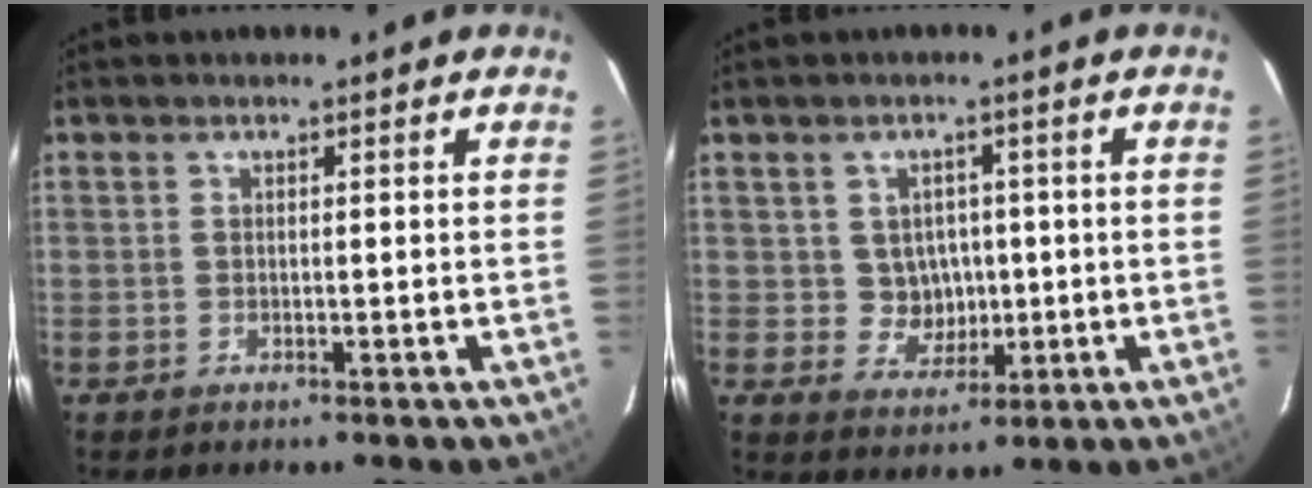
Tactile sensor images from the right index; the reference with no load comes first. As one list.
[{"total": 4.9, "force": [0.2, 4.7, 1.2], "torque": [-0.027, 0.013, 0.014]}]